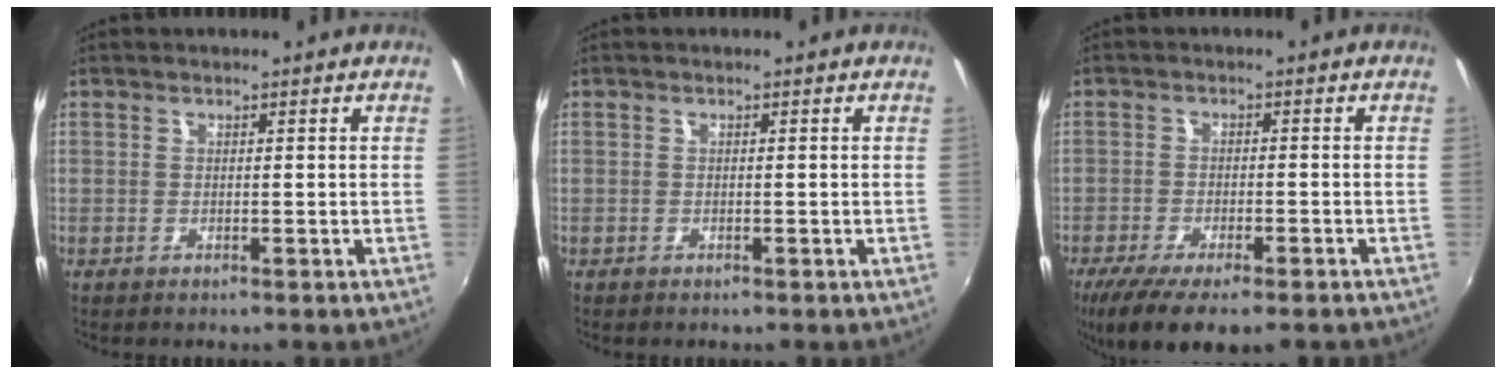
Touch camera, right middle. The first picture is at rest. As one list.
[{"total": 0.0}, {"total": 12.1, "force": [-8.5, 3.2, 7.9], "torque": [-0.166, -0.049, -0.136]}]